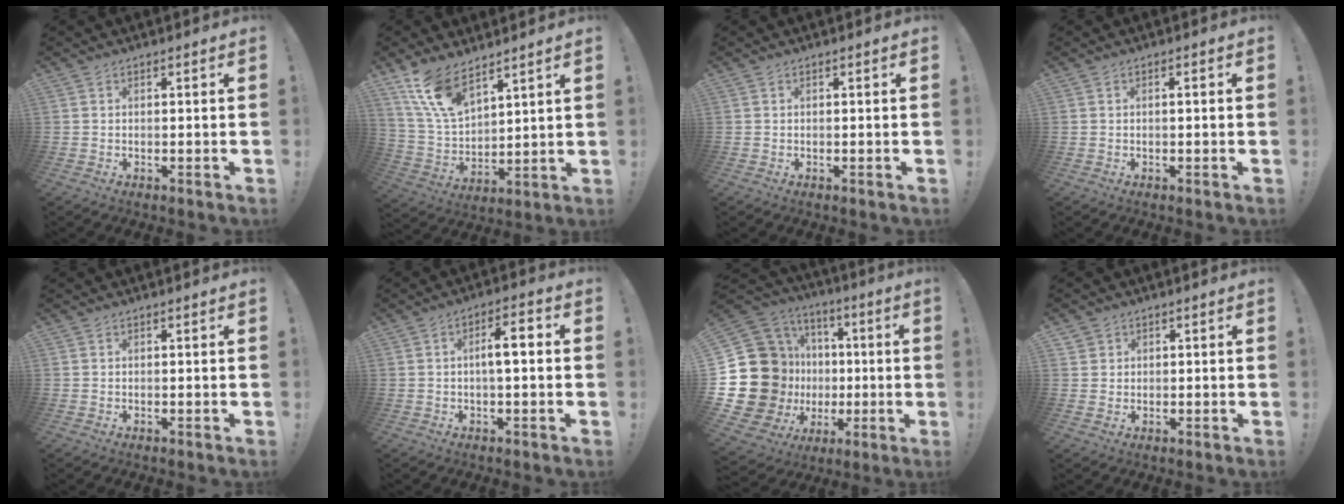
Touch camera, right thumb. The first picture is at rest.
{"total": 13.6, "force": [10.2, 5.9, 6.9], "torque": [-0.156, -0.058, 0.196]}
{"total": 0.0}
{"total": 0.8, "force": [-0.1, -0.1, 0.7], "torque": [-0.011, -0.002, -0.003]}
{"total": 0.0}
{"total": 6.2, "force": [0.1, 1.5, 6.0], "torque": [-0.100, 0.007, -0.005]}
{"total": 25.3, "force": [0.3, 21.0, 14.0], "torque": [-0.273, -0.025, 0.082]}
{"total": 2.5, "force": [1.3, 2.2, 0.2], "torque": [-0.002, -0.004, 0.024]}